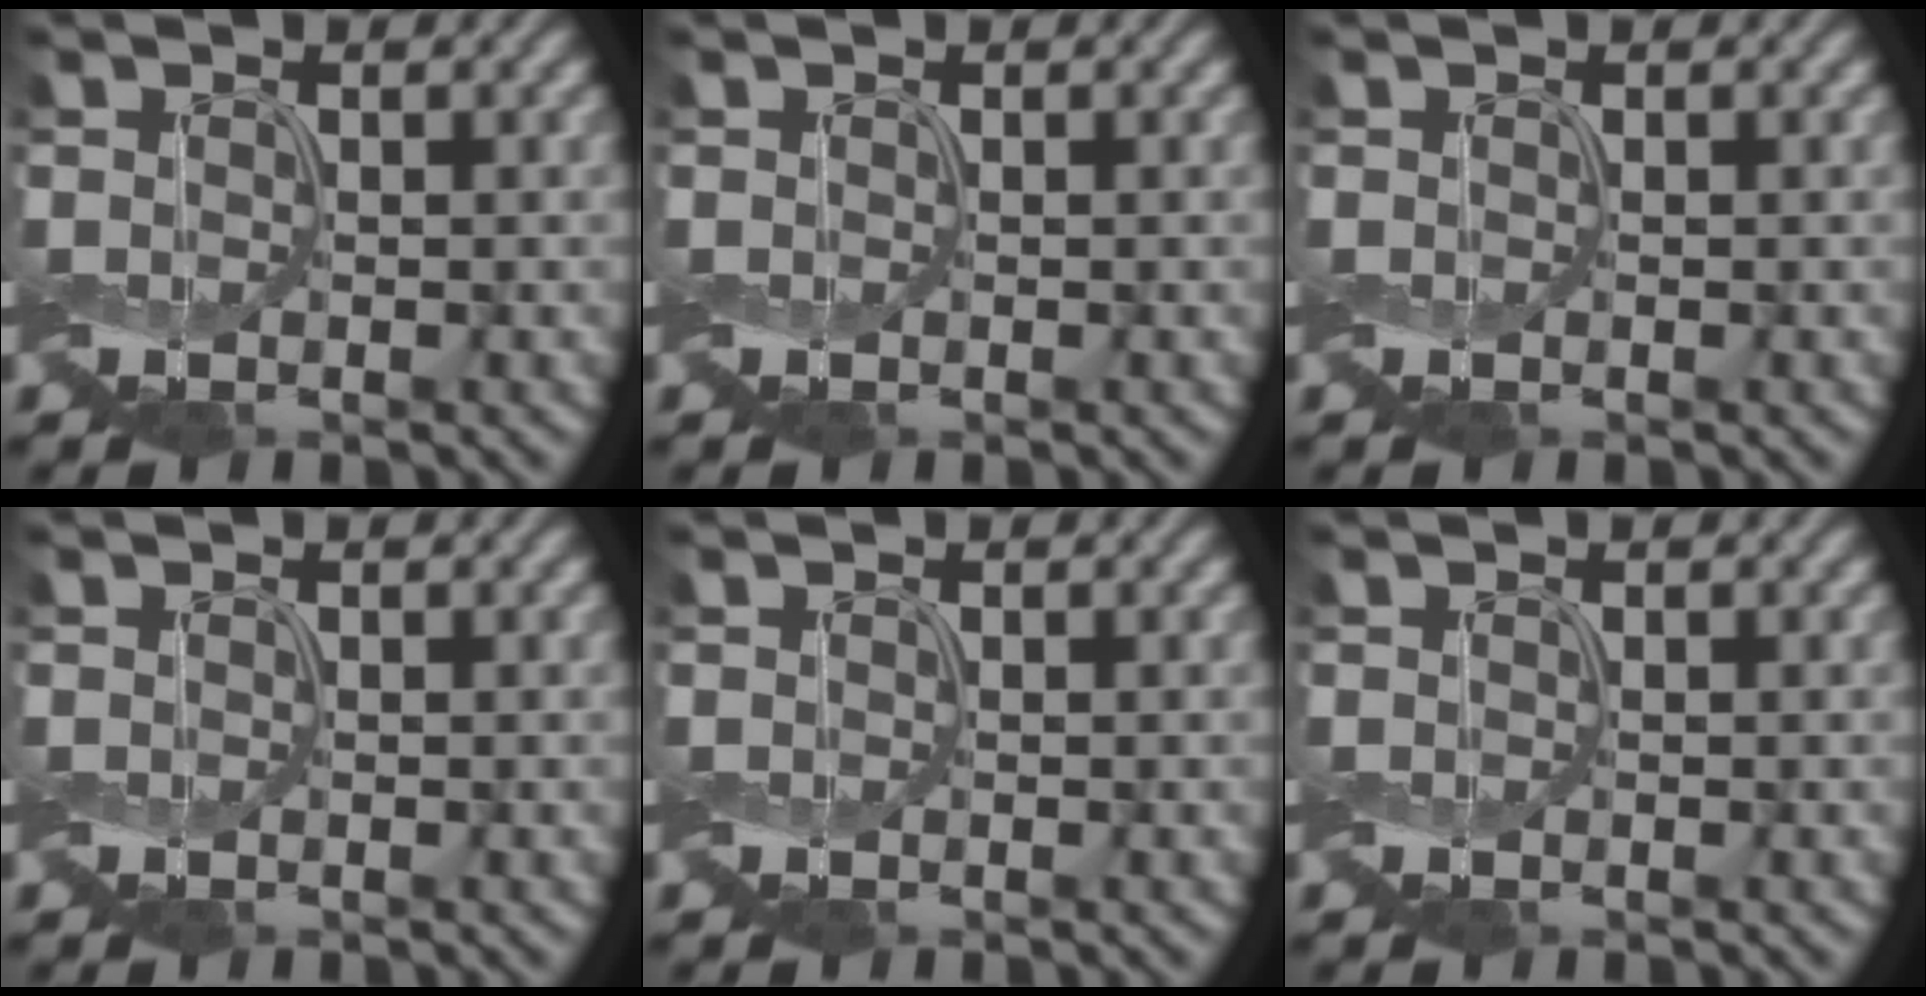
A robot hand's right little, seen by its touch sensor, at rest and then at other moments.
{"total": 0.0}
{"total": 0.0}
{"total": 0.0}
{"total": 0.0}
{"total": 0.0}